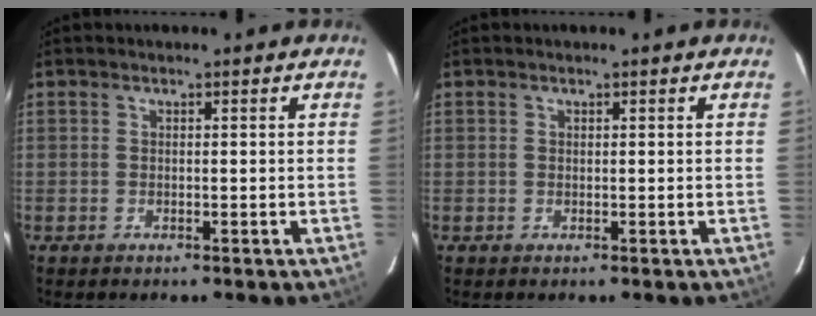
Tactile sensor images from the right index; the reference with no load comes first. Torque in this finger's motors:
{"motor_torque": [-0.16, -0.04, -0.01, -0.01]}